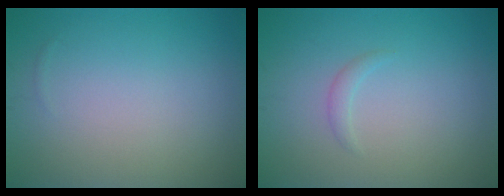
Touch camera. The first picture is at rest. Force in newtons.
{"total": 0.8, "press": 0.8, "slide": 0.1}